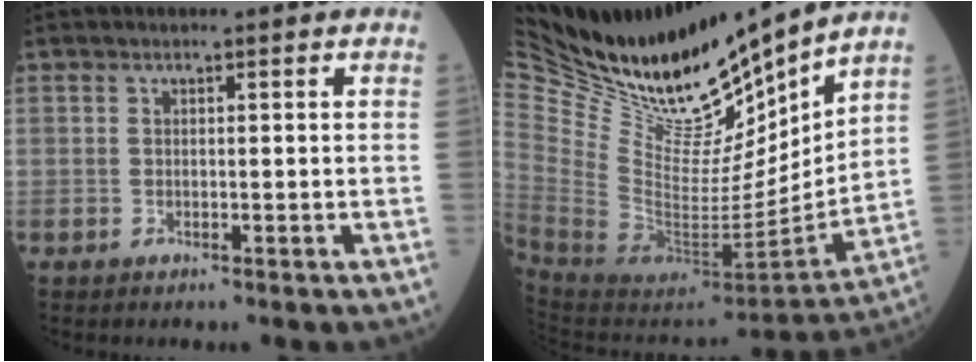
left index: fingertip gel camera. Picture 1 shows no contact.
{"total": 28.0, "force": [25.2, 6.0, 10.5], "torque": [-0.218, -0.063, 0.435]}